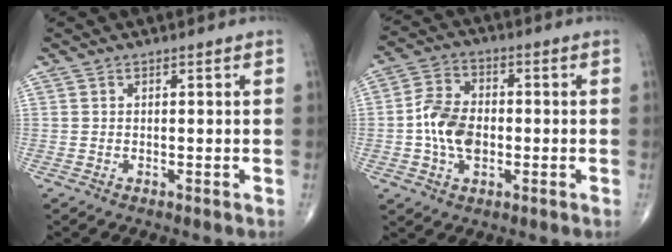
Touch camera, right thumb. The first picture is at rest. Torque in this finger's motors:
{"motor_torque": [1.48, 1.43, 1.08, -0.22, 0.09]}